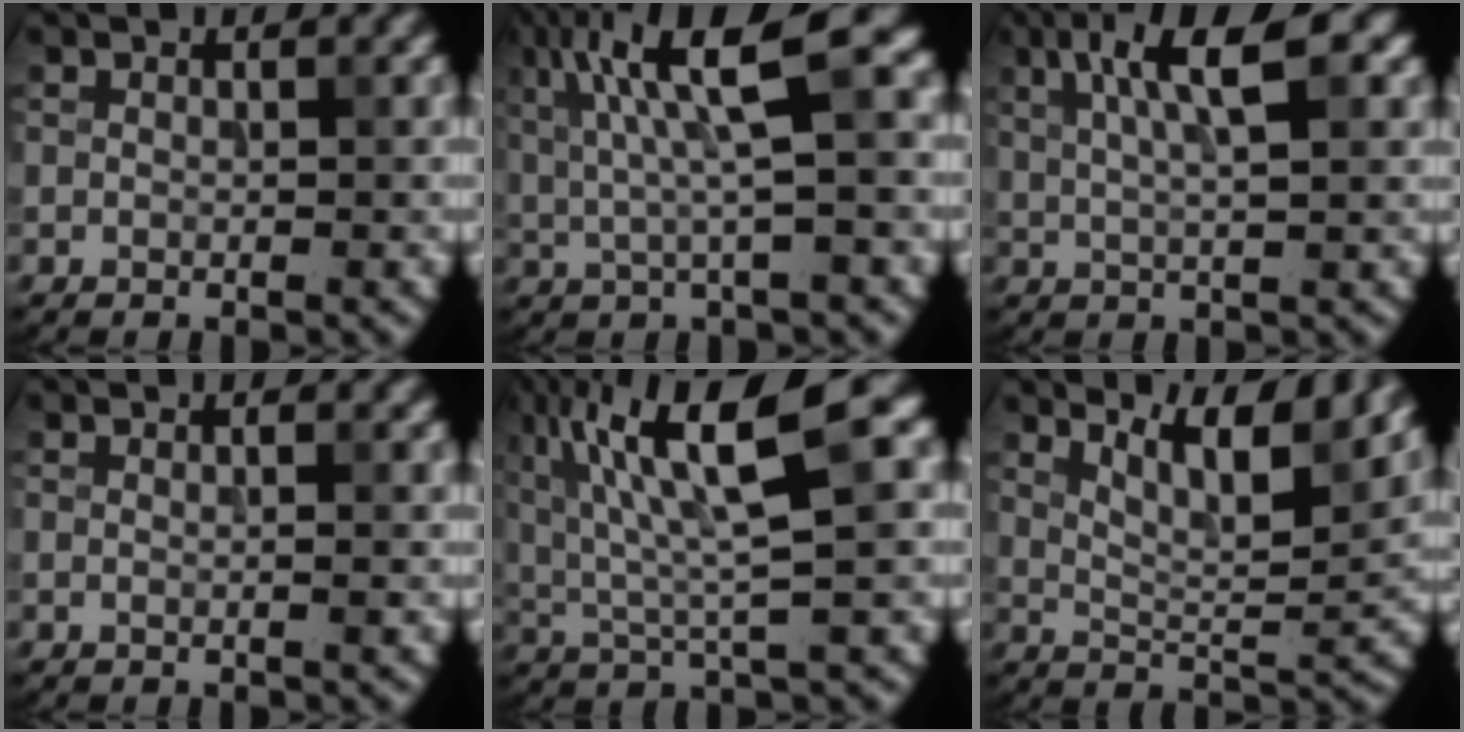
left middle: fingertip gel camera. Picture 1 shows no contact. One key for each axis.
{"total": 9.7, "fx": 3.0, "fy": 2.2, "fz": 9.0, "tx": -0.166, "ty": 0.015, "tz": 0.057}
{"total": 6.4, "fx": 2.3, "fy": 1.7, "fz": 5.7, "tx": -0.091, "ty": 0.010, "tz": 0.035}
{"total": 1.1, "fx": 0.1, "fy": 0.3, "fz": 1.0, "tx": -0.012, "ty": 0.001, "tz": -0.003}
{"total": 11.0, "fx": 3.9, "fy": 2.4, "fz": 9.9, "tx": -0.181, "ty": 0.018, "tz": 0.075}
{"total": 7.4, "fx": 4.9, "fy": 1.8, "fz": 5.2, "tx": -0.081, "ty": 0.003, "tz": 0.079}